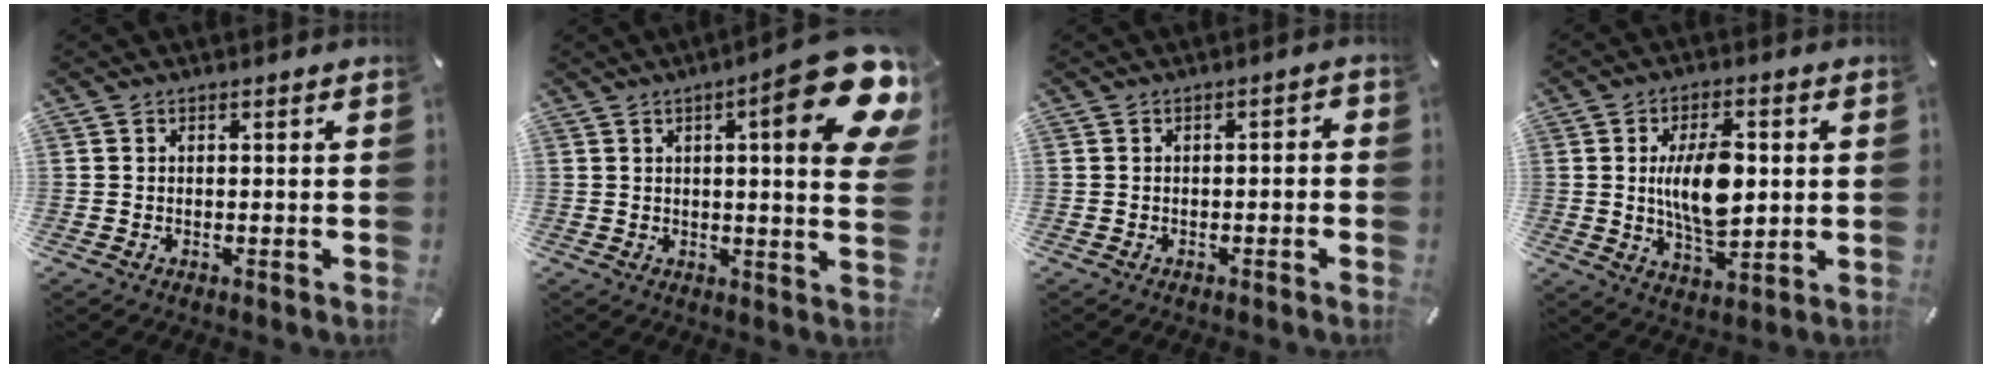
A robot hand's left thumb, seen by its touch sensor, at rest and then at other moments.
{"total": 18.4, "force": [8.0, 4.0, 16.1], "torque": [-0.218, -0.051, 0.113]}
{"total": 2.0, "force": [-1.4, 0.9, 1.1], "torque": [-0.019, 0.010, -0.029]}
{"total": 12.1, "force": [1.3, 6.2, 10.3], "torque": [-0.194, -0.001, 0.016]}